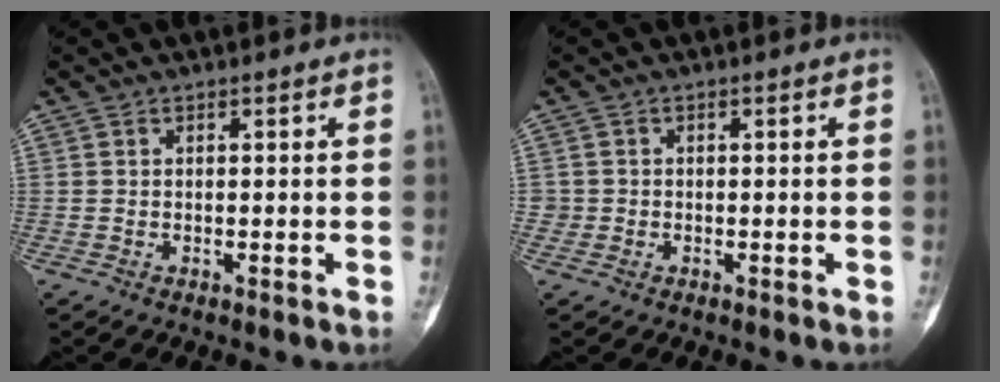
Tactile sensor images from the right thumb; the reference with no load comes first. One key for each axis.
{"total": 1.2, "fx": -0.3, "fy": 1.2, "fz": -0.1, "tx": 0.008, "ty": 0.006, "tz": -0.009}